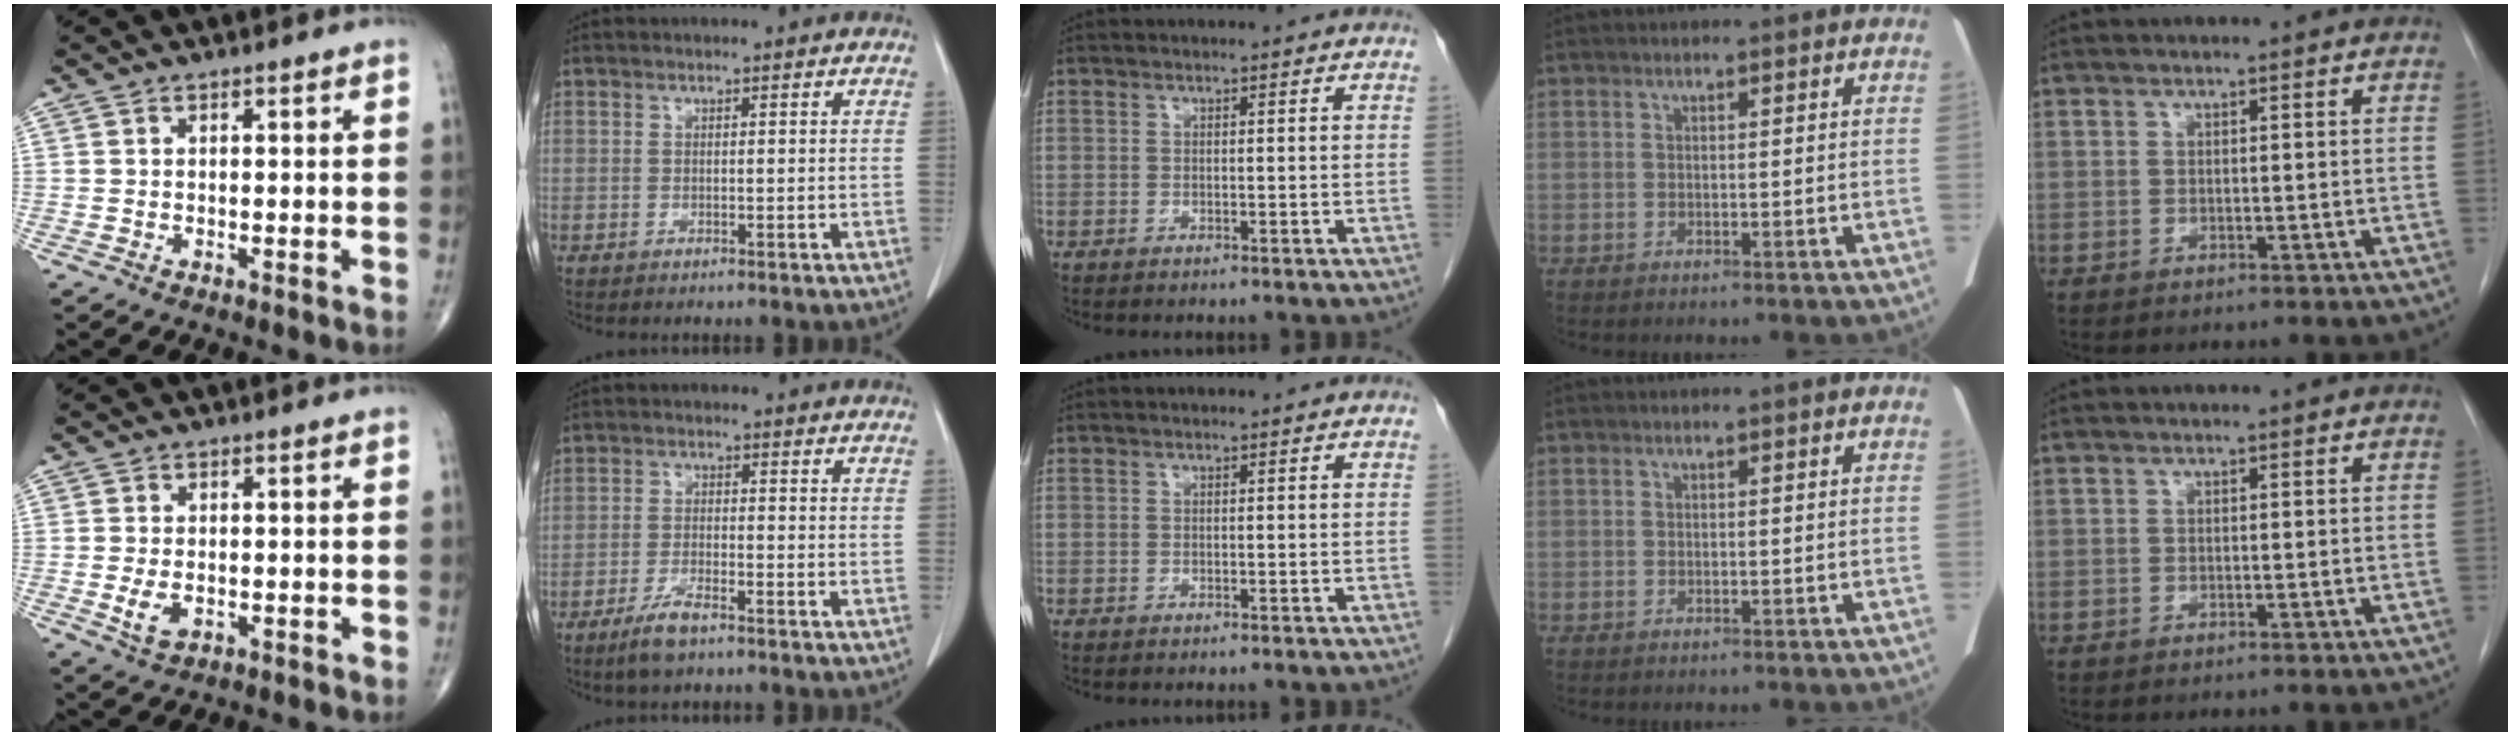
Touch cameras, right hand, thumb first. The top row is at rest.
{"thumb": {"total": 3.9, "force": [-0.7, 2.3, 3.0], "torque": [-0.059, -0.007, -0.008]}, "index": {"total": 4.7, "force": [-3.5, 0.9, 3.1], "torque": [-0.069, -0.006, -0.064]}}